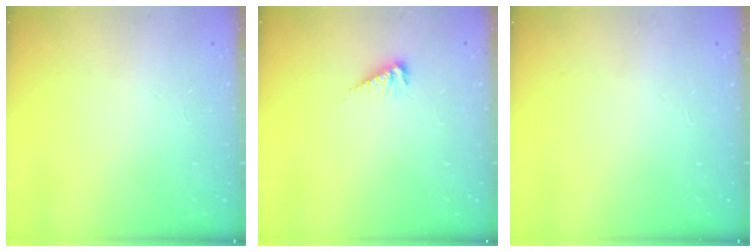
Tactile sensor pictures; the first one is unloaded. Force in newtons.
{"total": 6.1, "press": 6.1, "slide": 0.7}
{"total": 0.0}